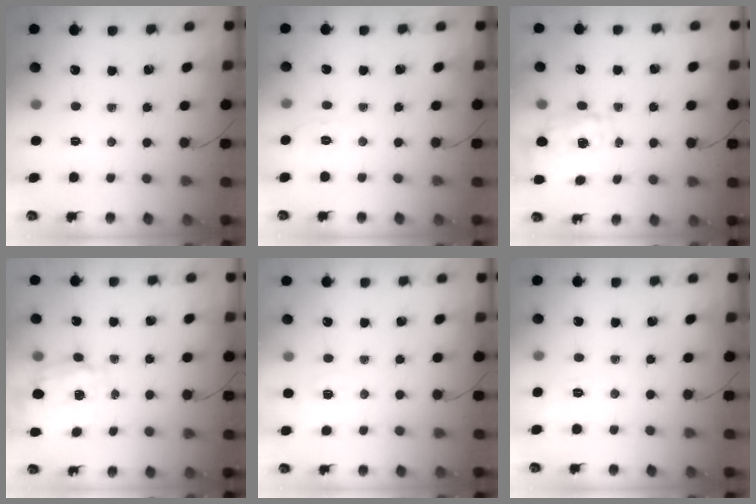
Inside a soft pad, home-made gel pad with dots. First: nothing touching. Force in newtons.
{"total": 4.8, "press": 4.3, "slide": 2.1}
{"total": 1.5, "press": 1.5, "slide": 0.5}
{"total": 2.5, "press": 2.3, "slide": 1.0}
{"total": 2.5, "press": 1.8, "slide": 1.7}
{"total": 2.6, "press": 1.6, "slide": 2.1}